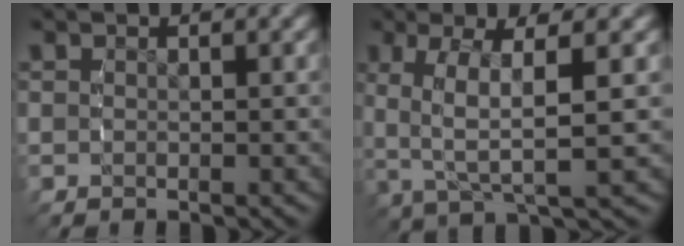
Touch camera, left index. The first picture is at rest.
{"total": 5.3, "force": [0.5, 1.6, 5.1], "torque": [-0.093, 0.000, 0.014]}